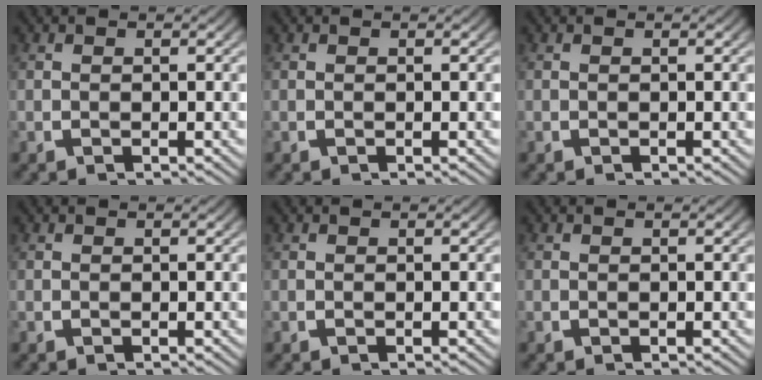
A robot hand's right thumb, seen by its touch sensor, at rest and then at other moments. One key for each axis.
{"total": 0.0}
{"total": 0.0}
{"total": 0.0}
{"total": 0.0}
{"total": 0.0}